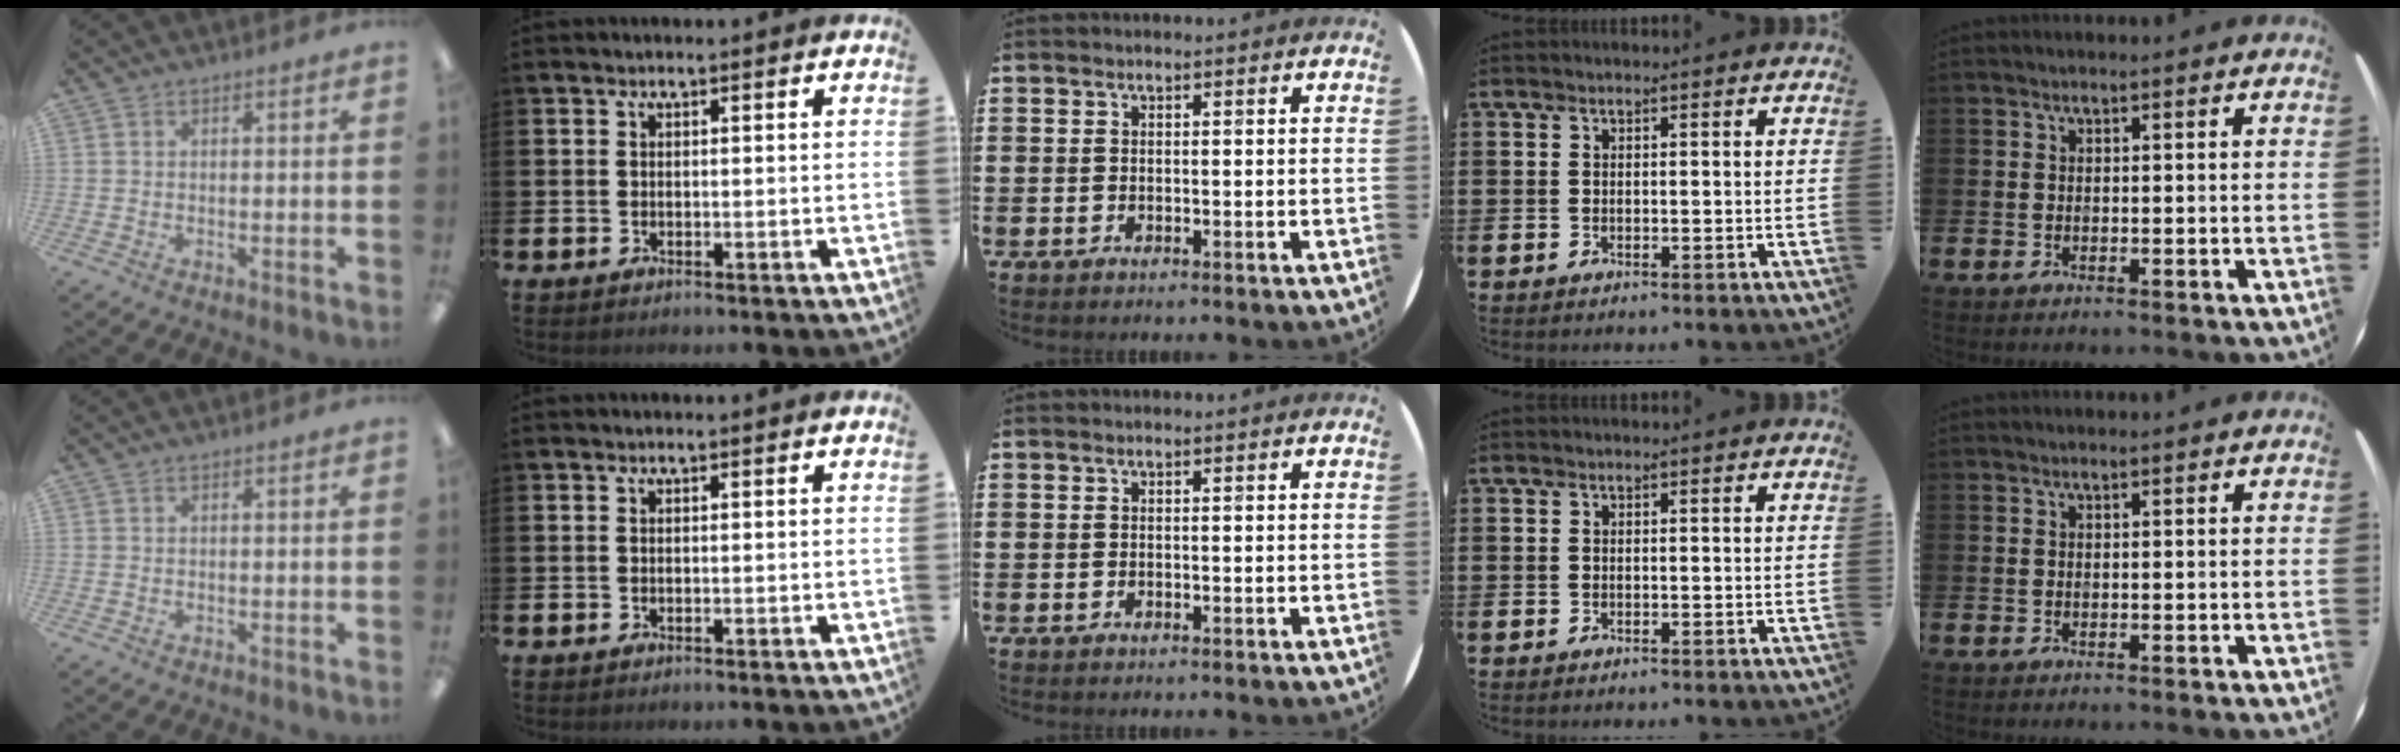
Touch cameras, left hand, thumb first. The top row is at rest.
{}